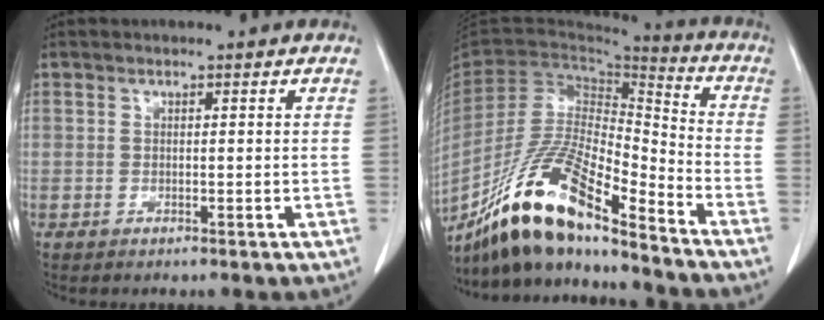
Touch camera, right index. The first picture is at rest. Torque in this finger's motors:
{"motor_torque": [1.07, -1.07, 0.86, 0.21]}